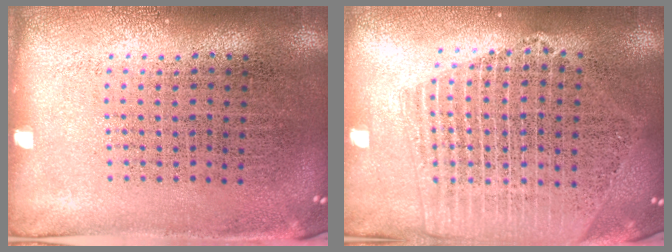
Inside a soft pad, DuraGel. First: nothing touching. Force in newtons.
{"total": 2.1, "press": 1.9, "slide": 0.9}